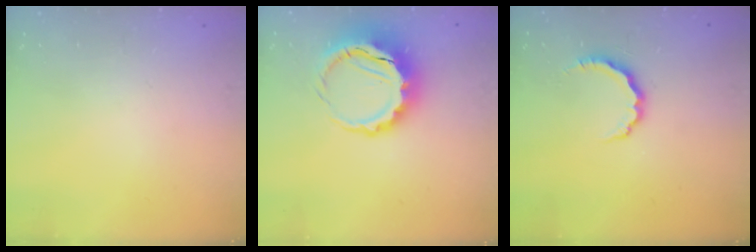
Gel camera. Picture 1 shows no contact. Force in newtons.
{"total": 8.2, "press": 7.9, "slide": 2.0}
{"total": 6.4, "press": 6.3, "slide": 1.0}